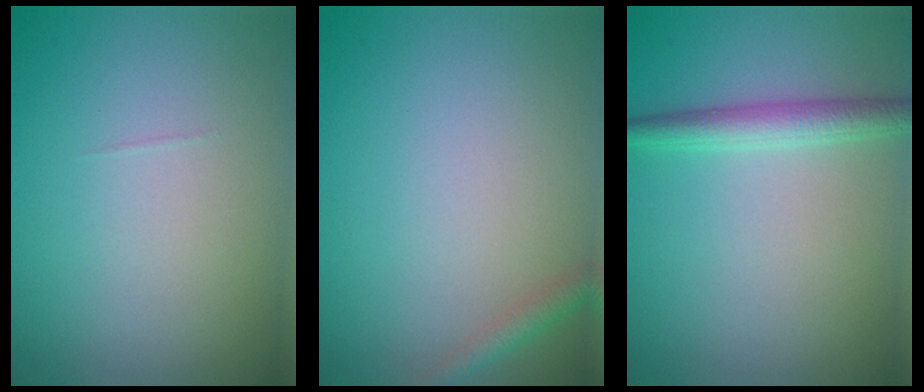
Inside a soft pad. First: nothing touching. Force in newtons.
{"total": 1.4, "press": 1.4, "slide": 0.1}
{"total": 2.6, "press": 2.6, "slide": 0.0}